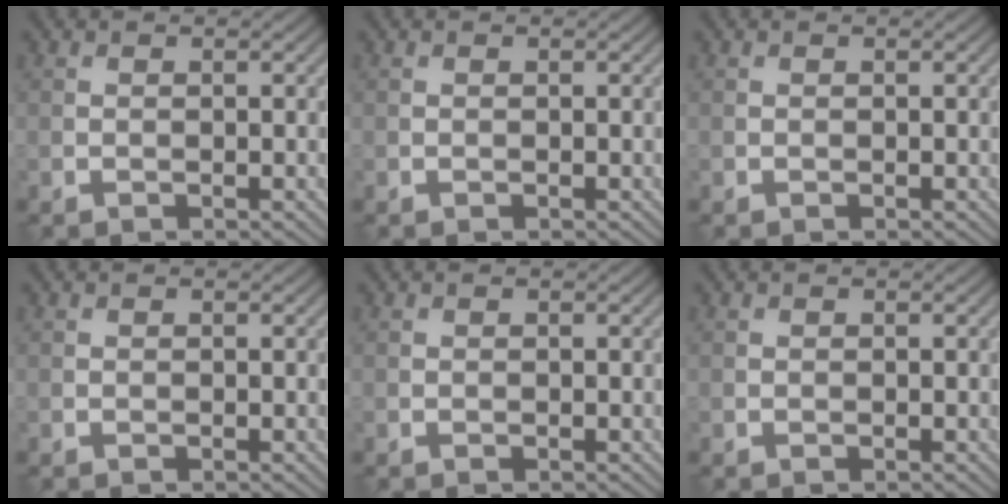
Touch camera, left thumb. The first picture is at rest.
{"total": 0.0}
{"total": 0.0}
{"total": 0.0}
{"total": 0.0}
{"total": 0.0}